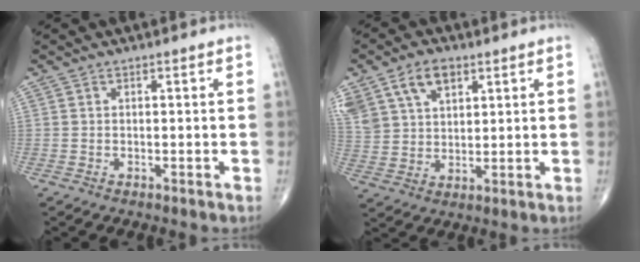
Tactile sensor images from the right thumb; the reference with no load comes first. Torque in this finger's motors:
{"motor_torque": [0.00, 0.92, 1.08, 1.02, 0.08]}